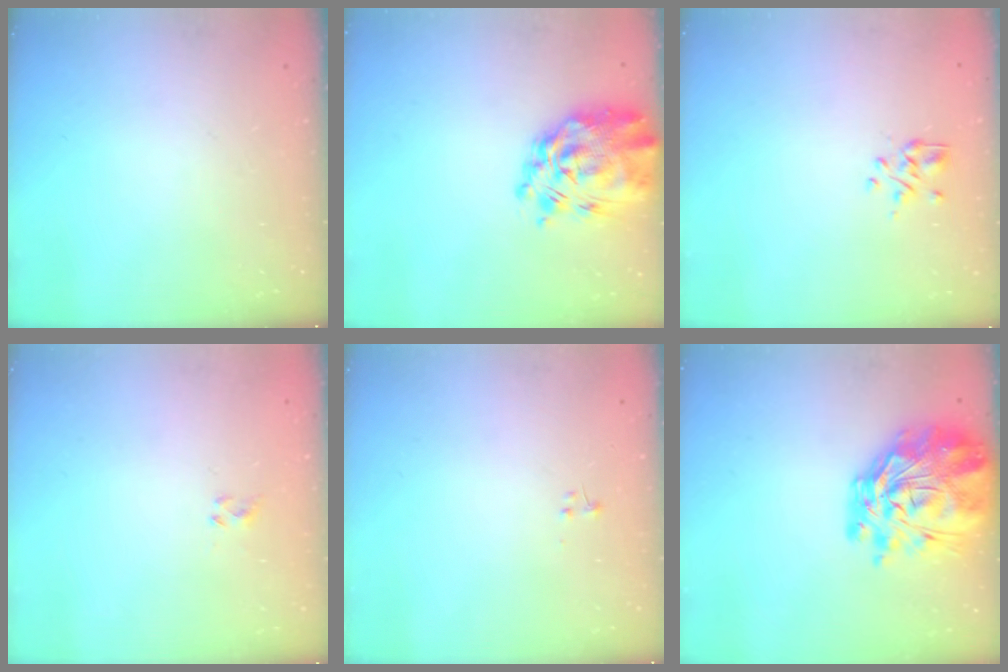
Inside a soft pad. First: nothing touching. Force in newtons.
{"total": 8.4, "press": 7.7, "slide": 3.5}
{"total": 2.3, "press": 2.1, "slide": 0.9}
{"total": 1.9, "press": 1.7, "slide": 0.7}
{"total": 0.6, "press": 0.6, "slide": 0.3}
{"total": 10.1, "press": 9.4, "slide": 3.7}